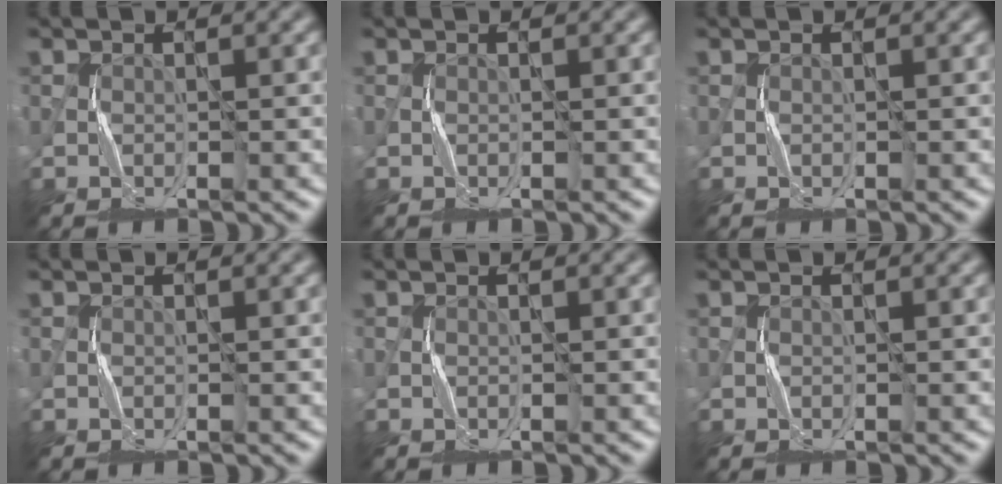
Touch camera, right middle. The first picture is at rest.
{"total": 0.0}
{"total": 0.0}
{"total": 0.0}
{"total": 0.0}
{"total": 0.0}